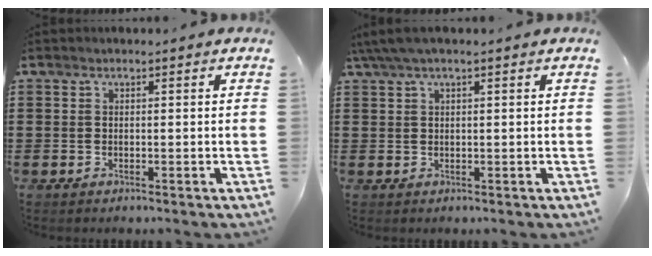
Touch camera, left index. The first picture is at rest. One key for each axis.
{"total": 2.4, "fx": 1.1, "fy": 0.2, "fz": 2.1, "tx": -0.048, "ty": -0.001, "tz": 0.017}